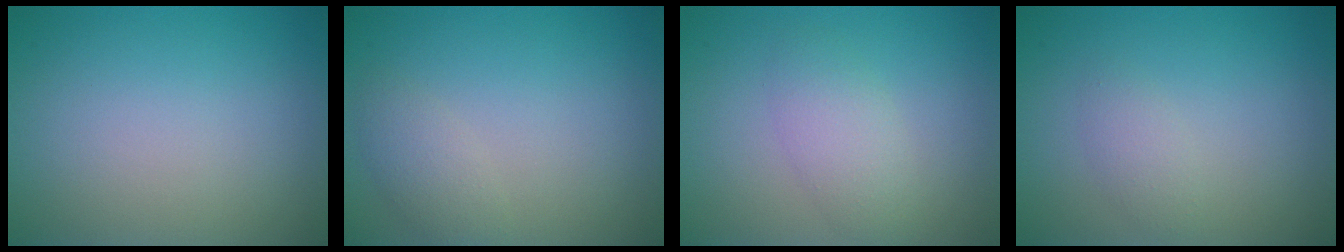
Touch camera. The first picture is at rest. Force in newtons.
{"total": 1.9, "press": 1.9, "slide": 0.2}
{"total": 2.6, "press": 2.6, "slide": 0.1}
{"total": 1.3, "press": 1.3, "slide": 0.0}